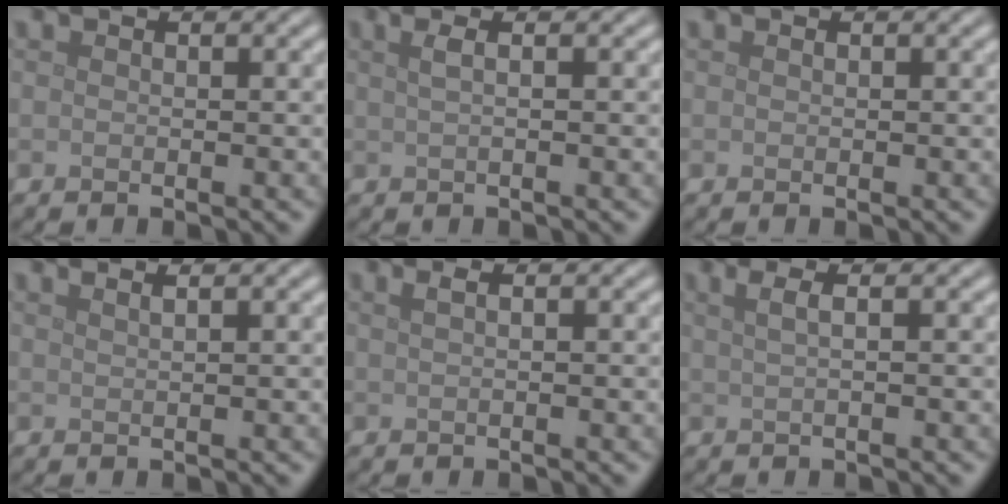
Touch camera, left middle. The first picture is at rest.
{"total": 2.3, "force": [0.8, 1.0, 1.9], "torque": [-0.025, 0.001, 0.000]}
{"total": 0.0}
{"total": 2.1, "force": [1.4, 0.9, 1.3], "torque": [0.004, 0.001, -0.004]}
{"total": 1.6, "force": [0.7, 0.7, 1.3], "torque": [-0.016, 0.000, 0.003]}
{"total": 2.9, "force": [1.2, 1.2, 2.3], "torque": [-0.026, 0.003, -0.001]}